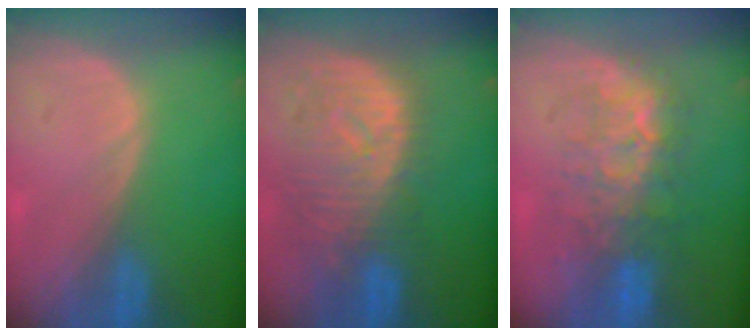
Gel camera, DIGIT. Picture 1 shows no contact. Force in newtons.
{"total": 10.9, "press": 9.7, "slide": 4.8}
{"total": 8.5, "press": 8.0, "slide": 2.9}